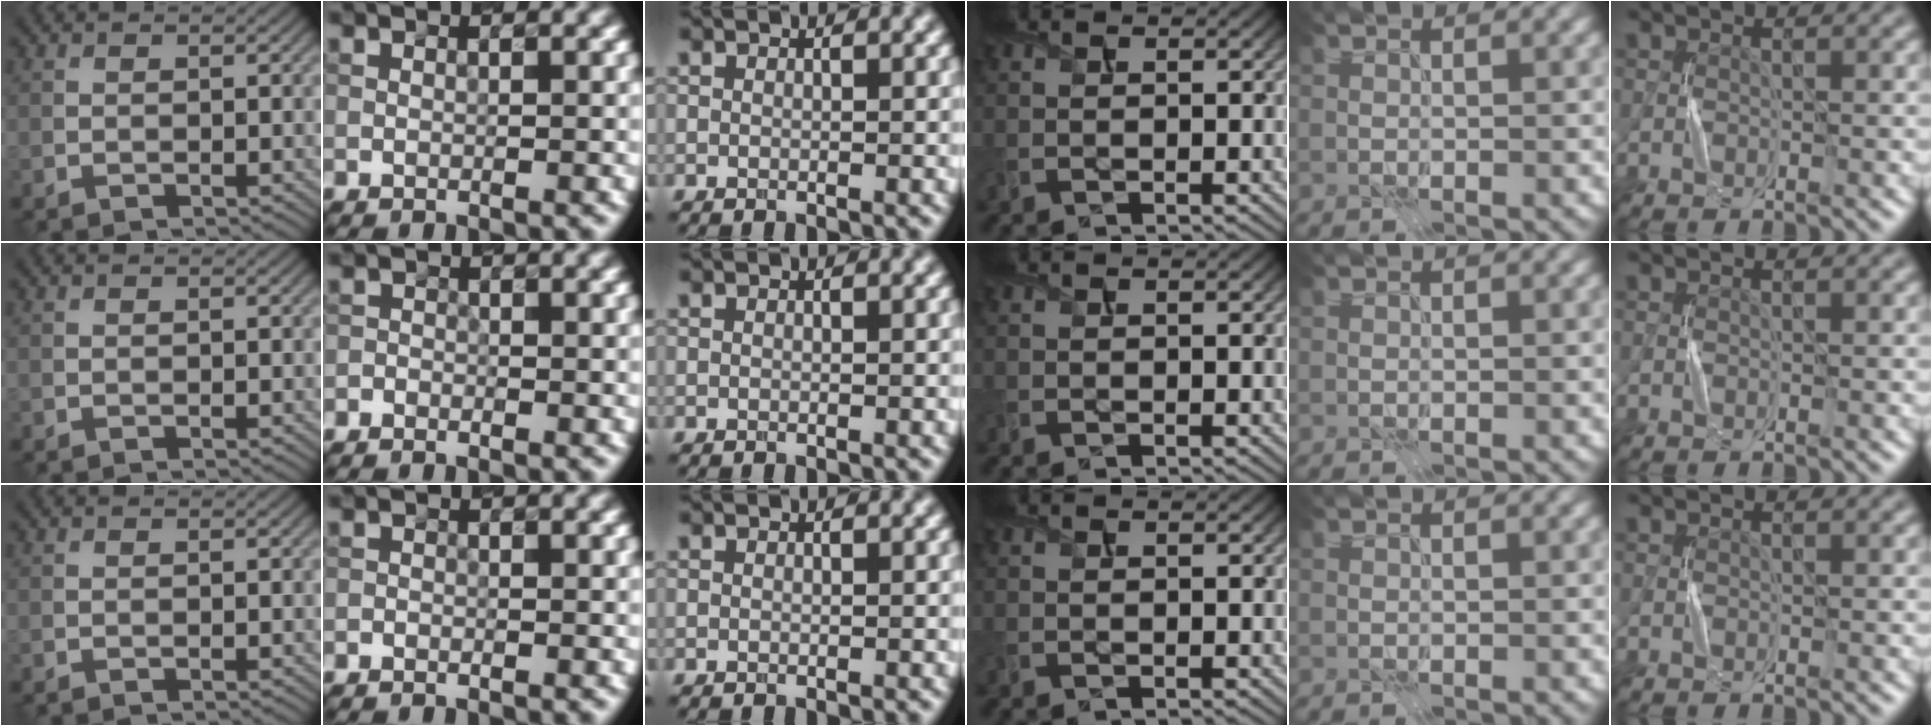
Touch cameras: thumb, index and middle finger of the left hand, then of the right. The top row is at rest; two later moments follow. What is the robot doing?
{"motion": "press", "object": "sticky note"}